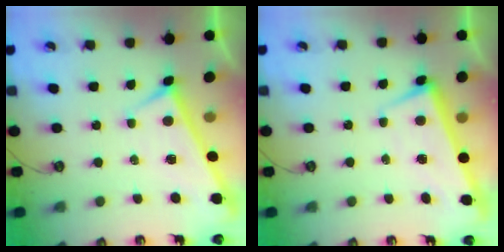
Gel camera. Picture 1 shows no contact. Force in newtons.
{"total": 1.5, "press": 0.5, "slide": 1.4}